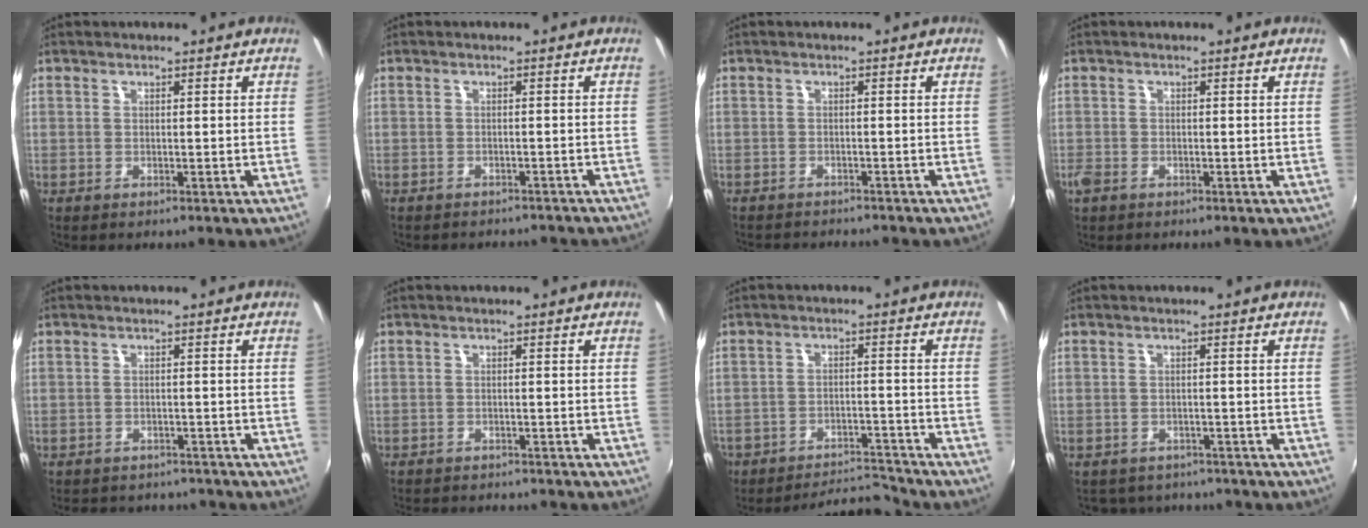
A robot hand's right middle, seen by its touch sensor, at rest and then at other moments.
{"total": 8.2, "force": [-7.4, 2.1, 2.8], "torque": [-0.062, -0.012, -0.092]}
{"total": 5.7, "force": [-5.4, 0.8, 1.7], "torque": [-0.046, -0.014, -0.079]}
{"total": 2.2, "force": [-1.5, 1.3, 1.0], "torque": [-0.022, -0.006, -0.030]}
{"total": 8.5, "force": [-7.5, 3.3, 2.4], "torque": [-0.057, -0.008, -0.100]}
{"total": 7.5, "force": [-6.9, 1.7, 2.5], "torque": [-0.061, -0.014, -0.098]}
{"total": 7.5, "force": [-7.4, 1.1, -0.2], "torque": [-0.015, 0.015, -0.116]}
{"total": 7.2, "force": [-6.2, 3.2, 1.6], "torque": [-0.039, -0.005, -0.084]}